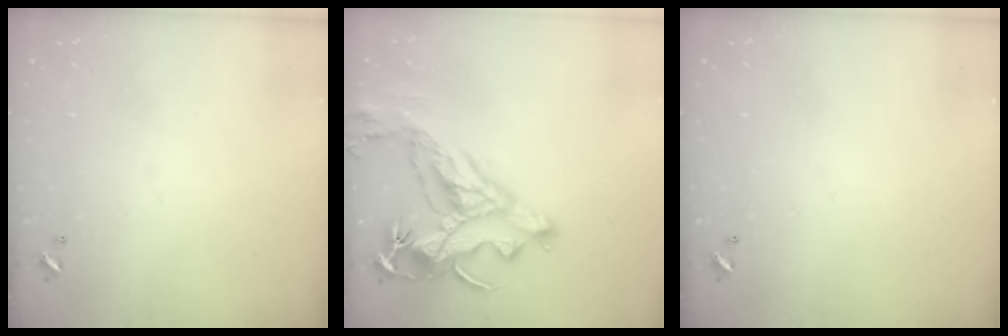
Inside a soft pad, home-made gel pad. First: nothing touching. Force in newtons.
{"total": 11.6, "press": 11.4, "slide": 1.8}
{"total": 0.0}